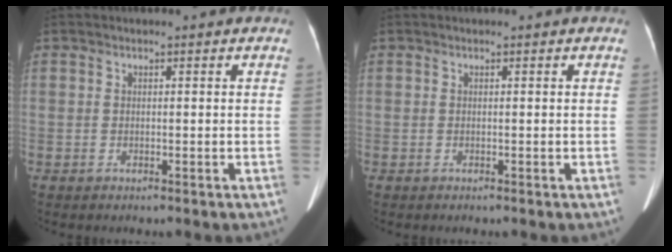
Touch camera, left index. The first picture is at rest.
{"total": 0.0}